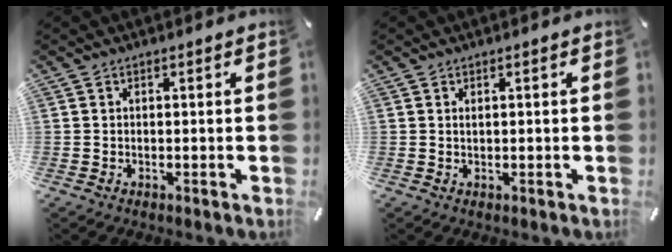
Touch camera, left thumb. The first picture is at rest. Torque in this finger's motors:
{"motor_torque": [0.16, -0.01, -0.02, -0.02, -0.01]}